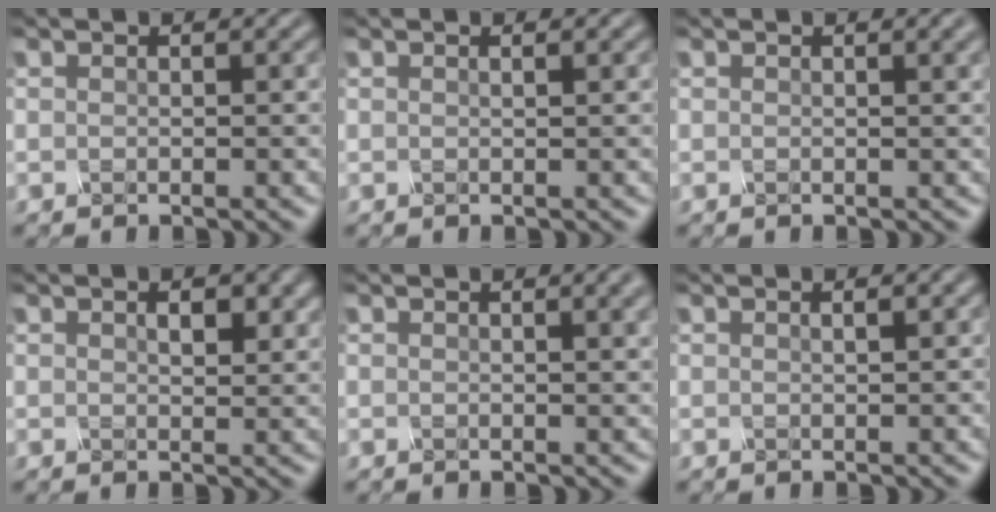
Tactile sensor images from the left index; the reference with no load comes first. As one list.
[{"total": 0.9, "force": [0.4, 0.4, 0.7], "torque": [-0.002, 0.001, -0.002]}, {"total": 3.0, "force": [1.6, 1.2, 2.3], "torque": [-0.016, 0.015, 0.013]}, {"total": 1.9, "force": [0.6, 0.9, 1.5], "torque": [-0.028, -0.001, 0.019]}, {"total": 4.7, "force": [2.4, 2.0, 3.5], "torque": [-0.022, 0.028, 0.012]}, {"total": 1.6, "force": [0.6, 0.7, 1.4], "torque": [-0.005, 0.001, -0.003]}]